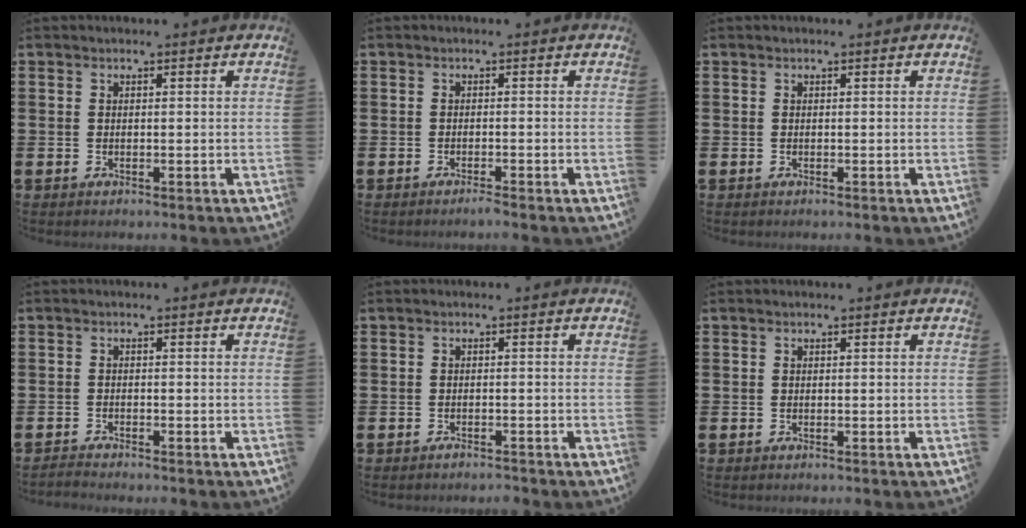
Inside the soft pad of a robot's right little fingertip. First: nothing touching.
{"total": 0.9, "force": [-0.8, -0.1, 0.4], "torque": [-0.006, -0.004, -0.015]}
{"total": 0.0}
{"total": 0.8, "force": [-0.8, 0.0, 0.2], "torque": [-0.006, -0.002, -0.016]}
{"total": 0.8, "force": [-0.8, 0.1, 0.2], "torque": [-0.006, -0.003, -0.015]}
{"total": 0.0}